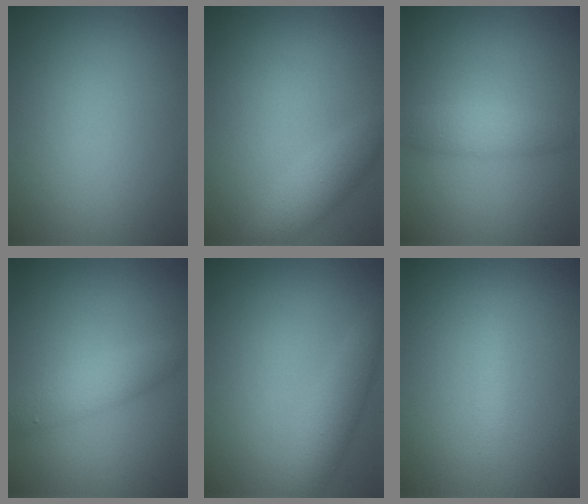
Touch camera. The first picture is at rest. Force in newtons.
{"total": 2.7, "press": 2.7, "slide": 0.1}
{"total": 2.5, "press": 2.5, "slide": 0.1}
{"total": 2.8, "press": 2.8, "slide": 0.1}
{"total": 2.7, "press": 2.7, "slide": 0.0}
{"total": 1.2, "press": 1.2, "slide": 0.1}